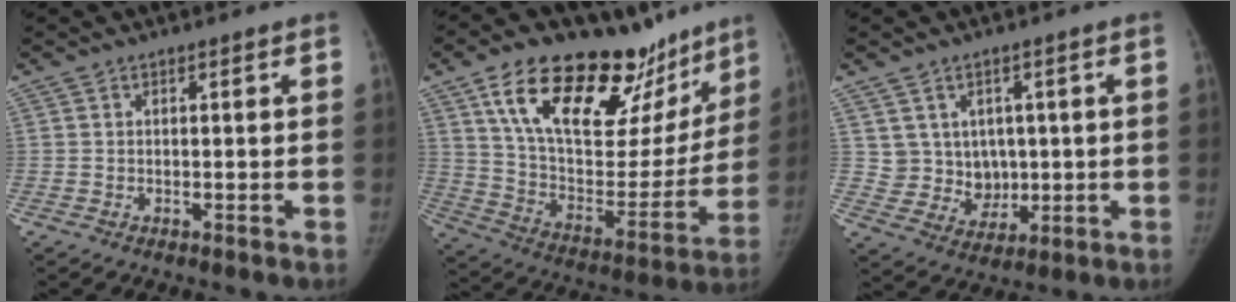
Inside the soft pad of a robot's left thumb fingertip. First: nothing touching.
{"total": 32.7, "force": [19.9, 15.5, 20.7], "torque": [-0.276, -0.037, 0.321]}
{"total": 7.4, "force": [1.7, 6.7, 2.8], "torque": [-0.007, -0.010, 0.044]}